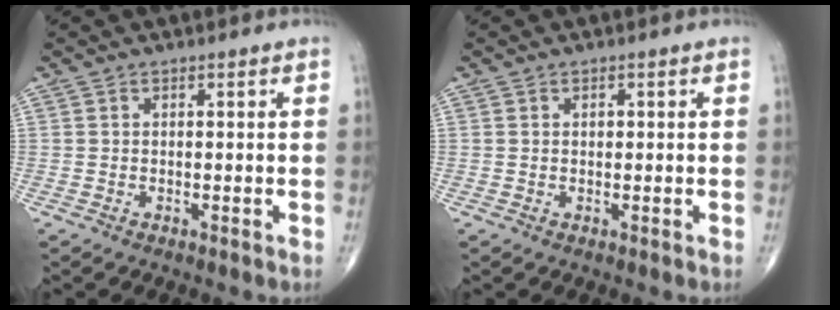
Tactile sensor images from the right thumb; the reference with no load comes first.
{"total": 0.8, "force": [0.2, 0.6, 0.5], "torque": [-0.006, 0.001, 0.003]}